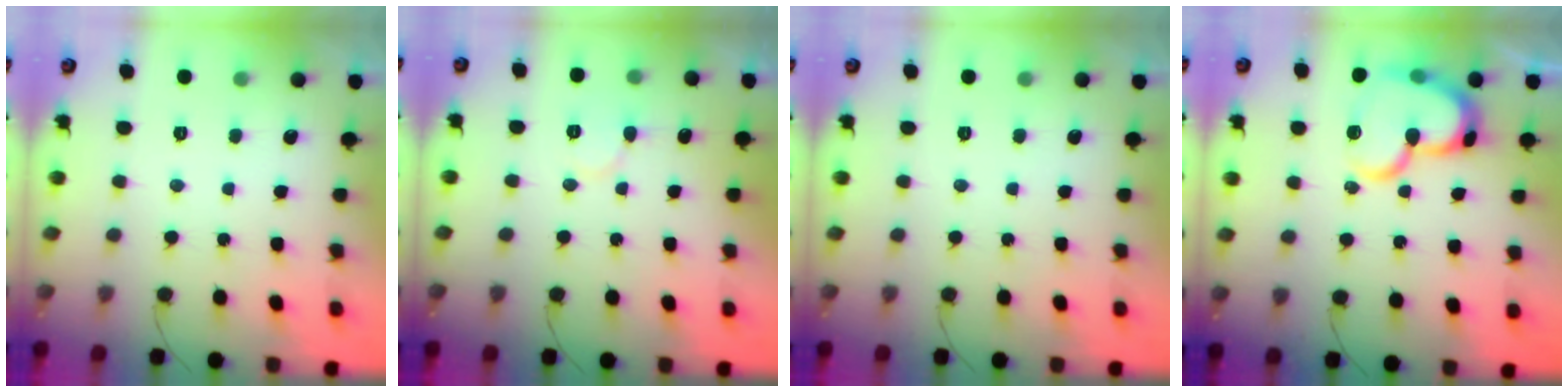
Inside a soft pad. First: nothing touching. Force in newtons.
{"total": 5.7, "press": 5.6, "slide": 0.6}
{"total": 0.0}
{"total": 18.1, "press": 18.0, "slide": 1.8}